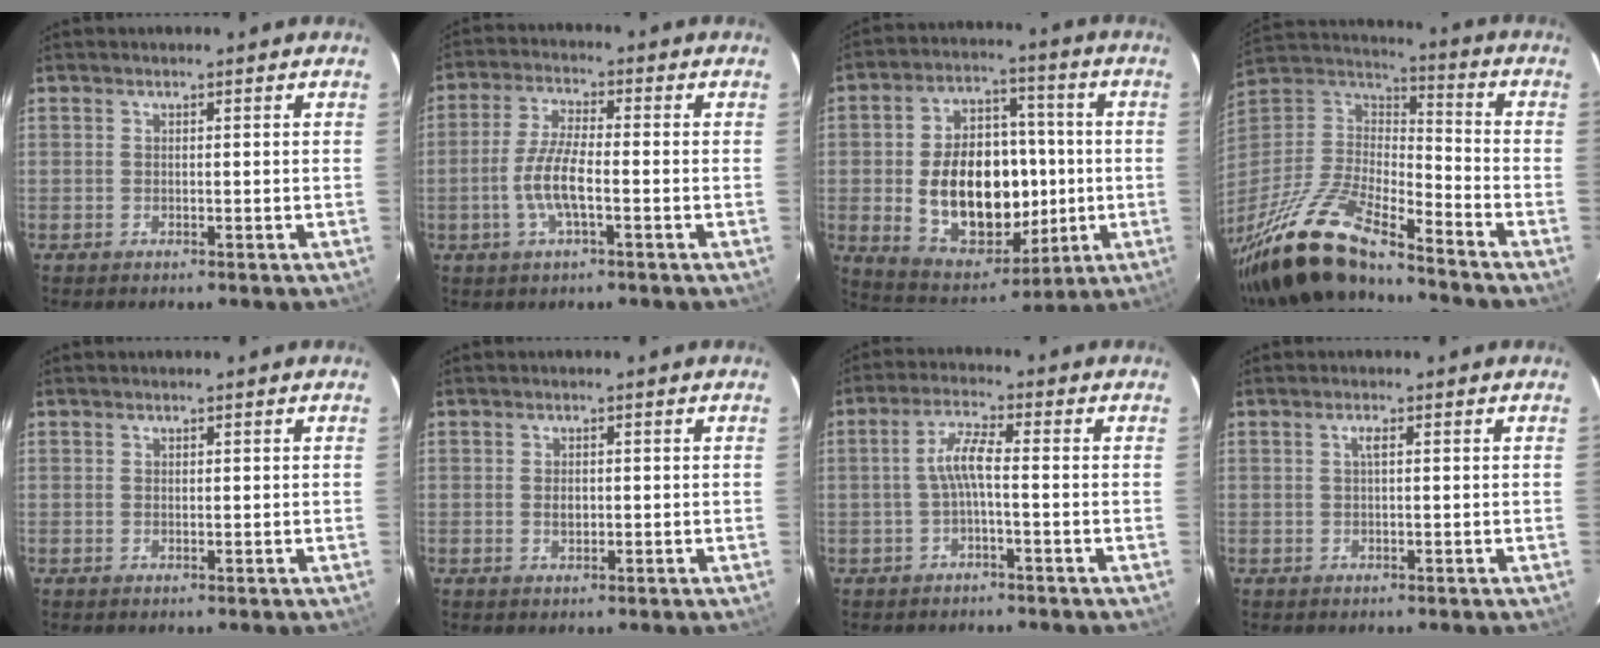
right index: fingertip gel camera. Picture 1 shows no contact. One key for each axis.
{"total": 7.4, "fx": -2.1, "fy": 1.8, "fz": 6.9, "tx": -0.146, "ty": 0.001, "tz": -0.042}
{"total": 20.0, "fx": -1.7, "fy": 13.2, "fz": 14.9, "tx": -0.281, "ty": 0.020, "tz": 0.001}
{"total": 21.5, "fx": -16.6, "fy": 5.2, "fz": 12.6, "tx": -0.266, "ty": -0.034, "tz": -0.307}
{"total": 0.0}
{"total": 1.7, "fx": 0.0, "fy": 1.2, "fz": 1.1, "tx": -0.019, "ty": 0.001, "tz": 0.000}
{"total": 4.4, "fx": -1.0, "fy": 0.5, "fz": 4.2, "tx": -0.091, "ty": 0.009, "tz": -0.018}
{"total": 1.2, "fx": 0.3, "fy": 0.1, "fz": 1.2, "tx": -0.022, "ty": 0.003, "tz": 0.003}